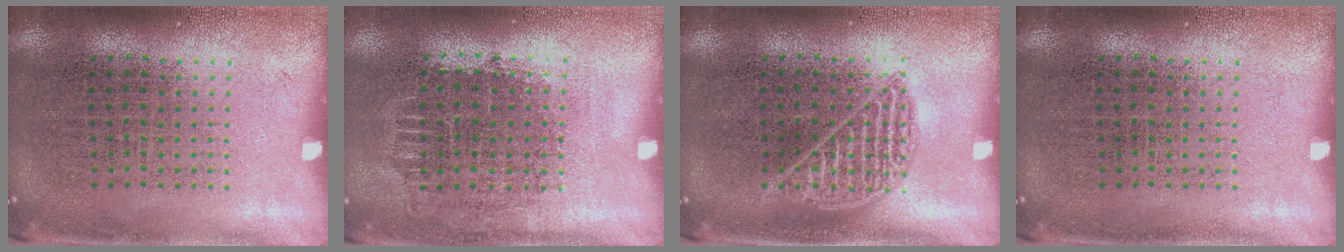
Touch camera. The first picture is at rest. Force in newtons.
{"total": 0.7, "press": 0.7, "slide": 0.2}
{"total": 0.9, "press": 0.9, "slide": 0.1}
{"total": 0.0}